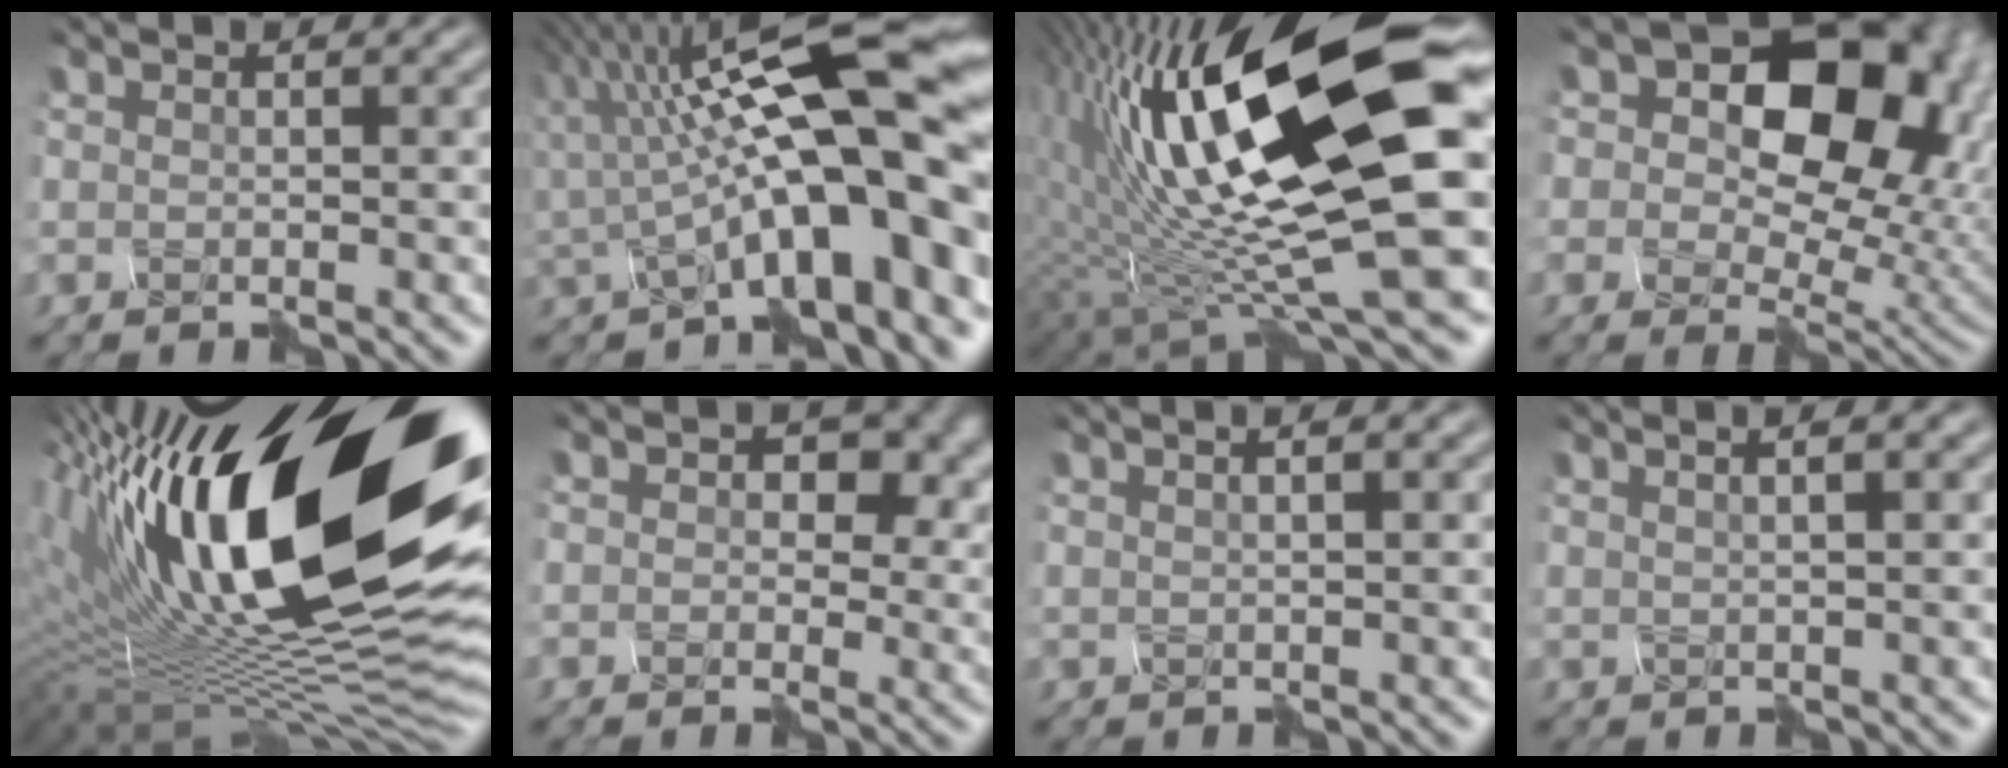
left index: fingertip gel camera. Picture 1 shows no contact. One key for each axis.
{"total": 13.9, "fx": -0.7, "fy": 3.9, "fz": 13.3, "tx": -0.188, "ty": 0.020, "tz": -0.002}
{"total": 18.2, "fx": 2.5, "fy": 5.2, "fz": 17.3, "tx": -0.288, "ty": -0.006, "tz": 0.060}
{"total": 14.0, "fx": 3.9, "fy": 9.5, "fz": 9.5, "tx": -0.118, "ty": 0.022, "tz": 0.066}
{"total": 20.9, "fx": 5.3, "fy": 8.3, "fz": 18.4, "tx": -0.322, "ty": 0.040, "tz": 0.094}
{"total": 5.9, "fx": 1.5, "fy": 4.1, "fz": 4.1, "tx": -0.053, "ty": -0.002, "tz": 0.032}
{"total": 4.0, "fx": 2.3, "fy": 1.9, "fz": 2.7, "tx": -0.013, "ty": 0.046, "tz": 0.006}
{"total": 4.4, "fx": 2.6, "fy": 1.9, "fz": 3.1, "tx": -0.020, "ty": 0.044, "tz": 0.014}